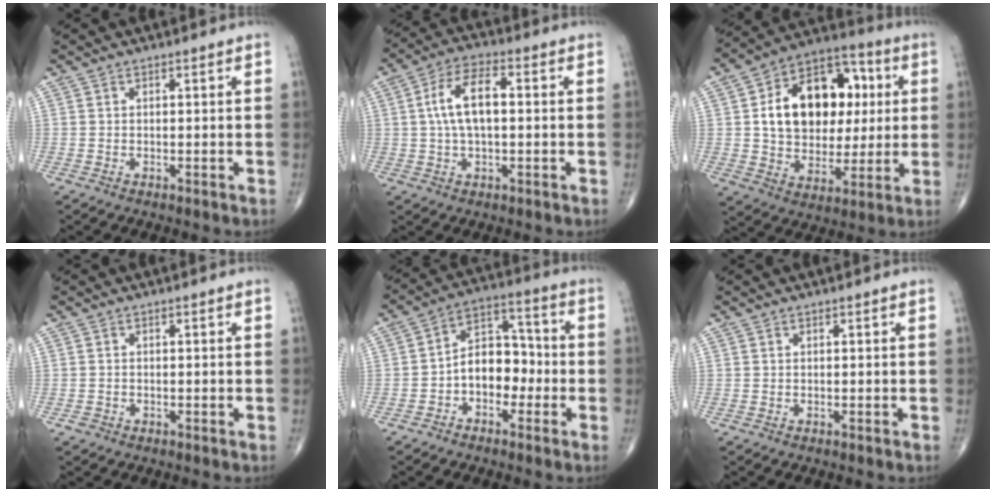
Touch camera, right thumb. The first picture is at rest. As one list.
[{"total": 9.2, "force": [0.7, 4.3, 8.1], "torque": [-0.157, 0.020, 0.008]}, {"total": 21.2, "force": [3.7, 14.8, 14.8], "torque": [-0.194, 0.016, 0.063]}, {"total": 1.0, "force": [-0.5, 0.8, 0.2], "torque": [-0.003, 0.003, -0.011]}, {"total": 9.6, "force": [-2.5, 6.7, 6.4], "torque": [-0.073, 0.043, -0.057]}, {"total": 0.0}]